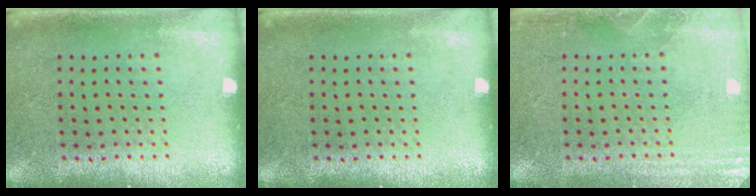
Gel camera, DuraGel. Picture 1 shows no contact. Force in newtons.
{"total": 0.0}
{"total": 2.7, "press": 2.7, "slide": 0.3}